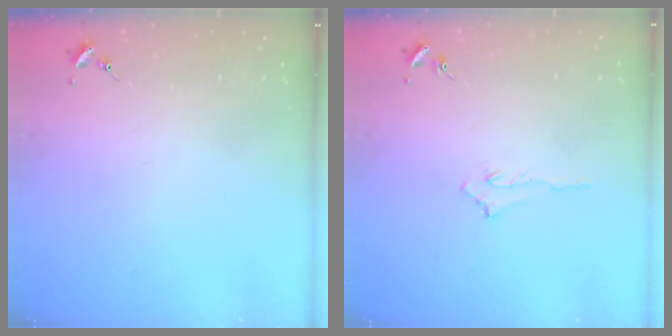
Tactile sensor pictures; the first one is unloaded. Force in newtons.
{"total": 2.9, "press": 2.9, "slide": 0.4}